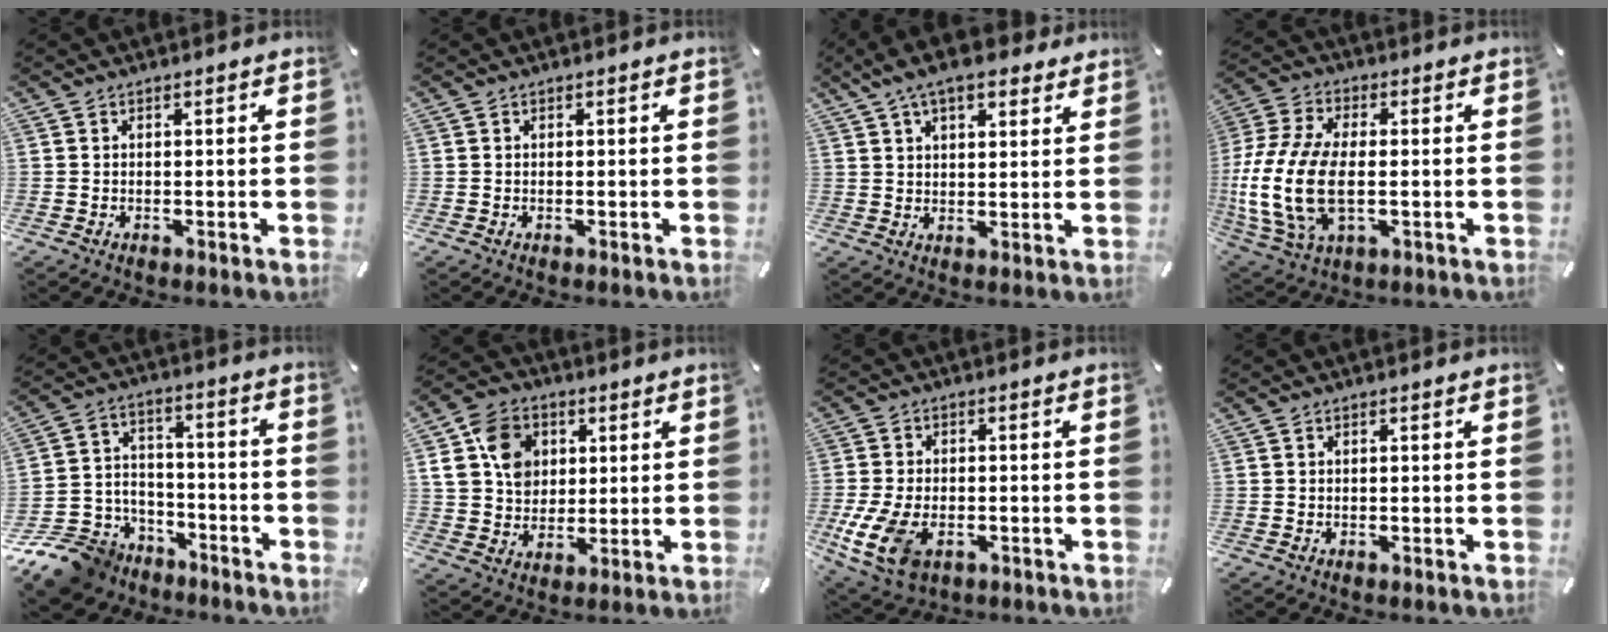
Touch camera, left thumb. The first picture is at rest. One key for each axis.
{"total": 0.0}
{"total": 9.6, "fx": 6.1, "fy": 4.5, "fz": 6.0, "tx": -0.103, "ty": -0.011, "tz": 0.108}
{"total": 17.2, "fx": -1.8, "fy": 10.1, "fz": 13.8, "tx": -0.316, "ty": -0.013, "tz": -0.031}
{"total": 13.7, "fx": -10.2, "fy": 8.5, "fz": 3.6, "tx": -0.070, "ty": 0.068, "tz": -0.180}
{"total": 11.9, "fx": 3.3, "fy": 10.0, "fz": 5.5, "tx": -0.111, "ty": 0.005, "tz": 0.064}
{"total": 10.0, "fx": -3.6, "fy": 6.4, "fz": 6.8, "tx": -0.163, "ty": 0.002, "tz": -0.065}
{"total": 0.0}